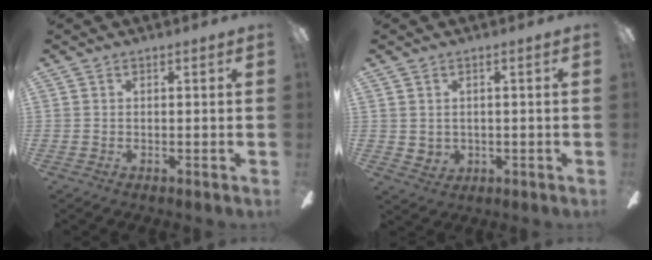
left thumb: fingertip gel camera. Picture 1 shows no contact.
{"total": 2.6, "force": [1.4, 2.0, 1.0], "torque": [-0.016, -0.006, 0.024]}